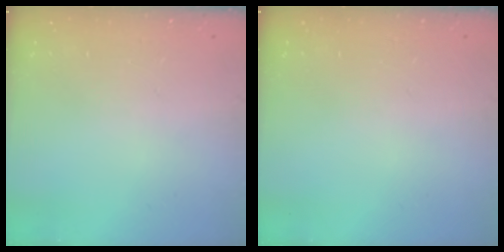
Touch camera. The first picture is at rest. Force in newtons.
{"total": 0.0}